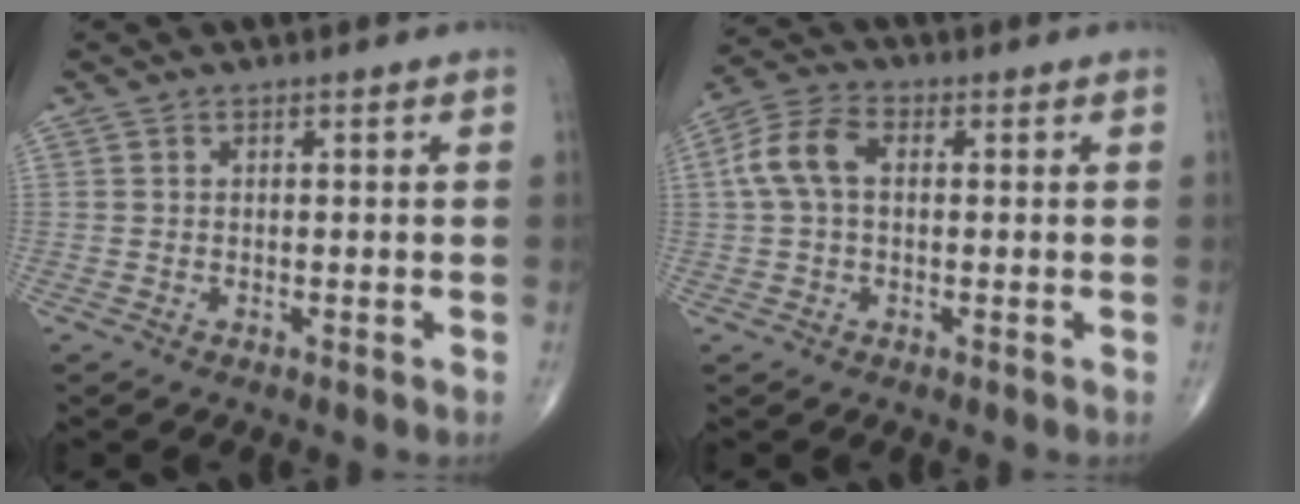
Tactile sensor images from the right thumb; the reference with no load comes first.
{"total": 7.5, "force": [0.9, 4.6, 5.8], "torque": [-0.126, 0.026, 0.013]}